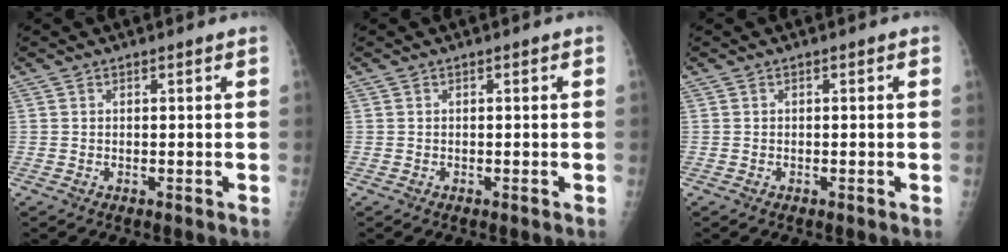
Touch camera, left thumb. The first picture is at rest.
{"total": 0.0}
{"total": 0.0}